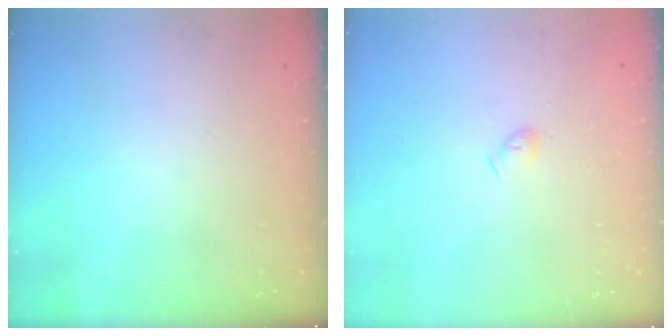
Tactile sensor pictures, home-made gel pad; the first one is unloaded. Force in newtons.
{"total": 2.9, "press": 2.9, "slide": 0.6}